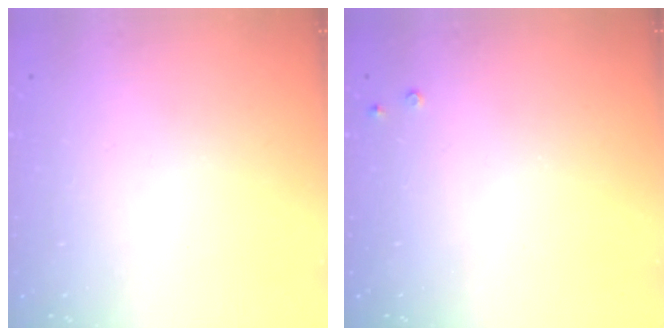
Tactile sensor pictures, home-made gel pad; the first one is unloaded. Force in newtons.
{"total": 1.8, "press": 1.8, "slide": 0.4}